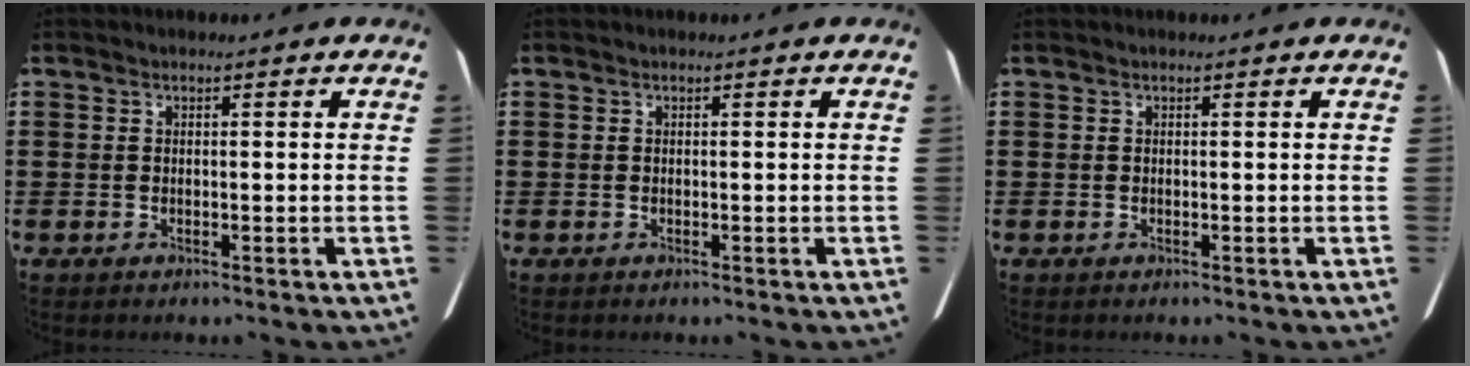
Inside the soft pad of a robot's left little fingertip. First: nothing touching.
{"total": 0.0}
{"total": 0.0}